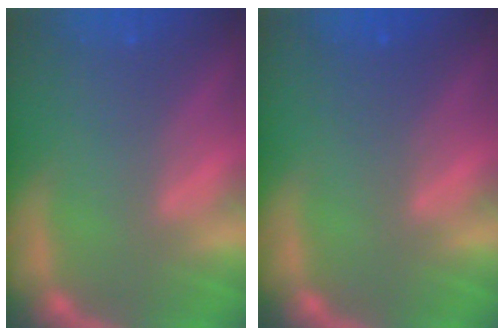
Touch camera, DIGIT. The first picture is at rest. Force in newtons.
{"total": 1.5}